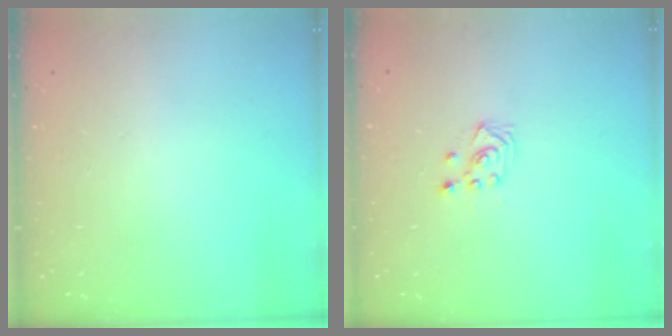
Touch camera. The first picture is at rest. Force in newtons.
{"total": 3.3, "press": 3.2, "slide": 1.0}